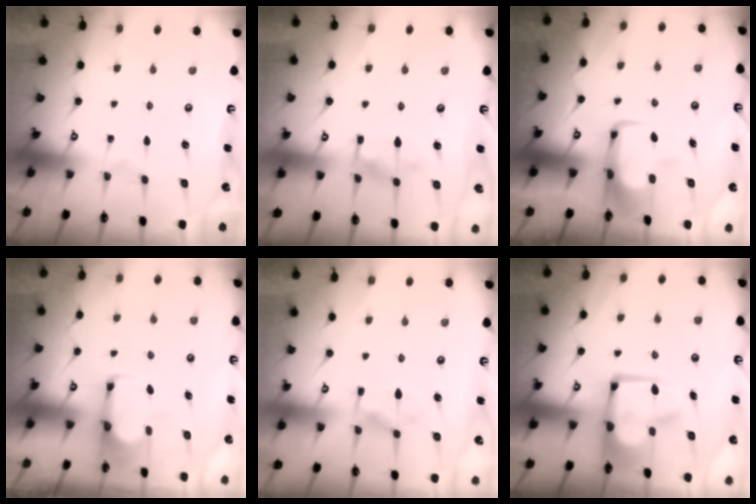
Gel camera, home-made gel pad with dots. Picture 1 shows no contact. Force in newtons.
{"total": 8.3, "press": 8.3, "slide": 0.8}
{"total": 5.4, "press": 5.3, "slide": 1.3}
{"total": 1.8, "press": 1.6, "slide": 0.7}
{"total": 1.7, "press": 1.1, "slide": 1.3}
{"total": 3.5, "press": 3.4, "slide": 0.8}